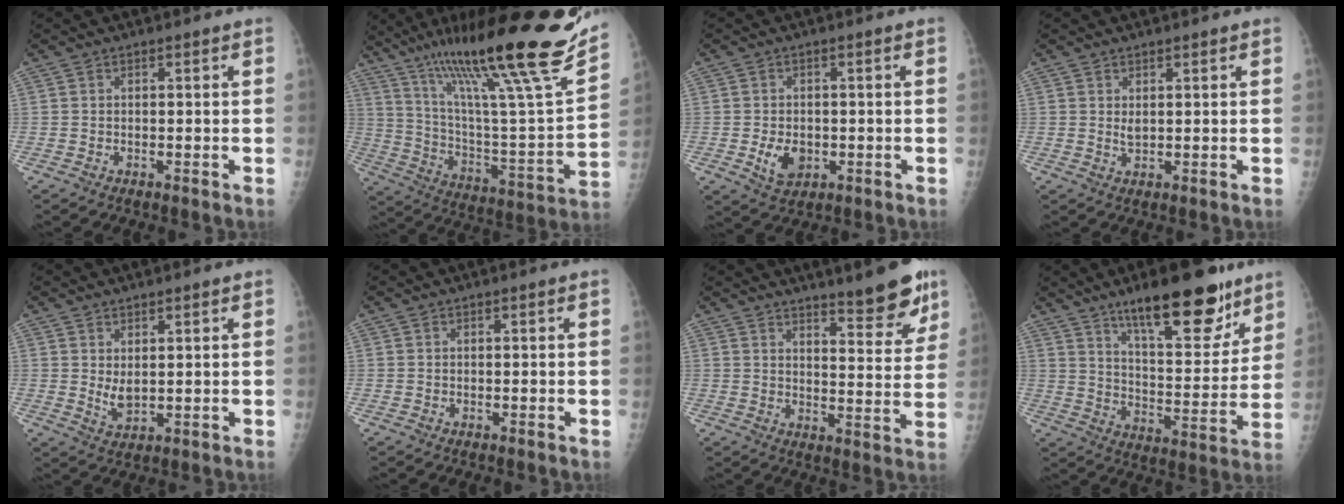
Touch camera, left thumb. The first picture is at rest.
{"total": 31.7, "force": [22.2, 3.1, 22.3], "torque": [-0.340, -0.086, 0.359]}
{"total": 5.1, "force": [-1.0, 3.7, 3.4], "torque": [-0.045, -0.003, -0.008]}
{"total": 1.7, "force": [0.9, 0.9, 1.2], "torque": [-0.017, -0.008, 0.020]}
{"total": 3.5, "force": [1.3, 1.9, 2.7], "torque": [-0.043, -0.019, 0.032]}
{"total": 0.0}
{"total": 11.7, "force": [8.4, 2.6, 7.7], "torque": [-0.071, -0.057, 0.121]}
{"total": 20.3, "force": [13.7, 6.5, 13.6], "torque": [-0.159, -0.075, 0.217]}